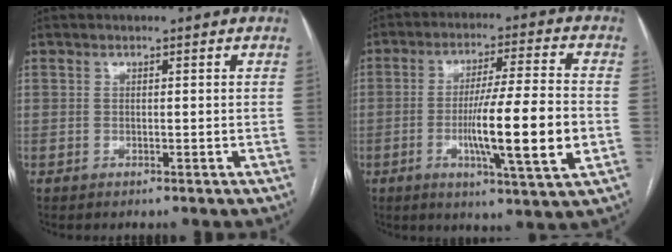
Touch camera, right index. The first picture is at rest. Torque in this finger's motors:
{"motor_torque": [1.51, -0.63, 0.74, 0.21]}